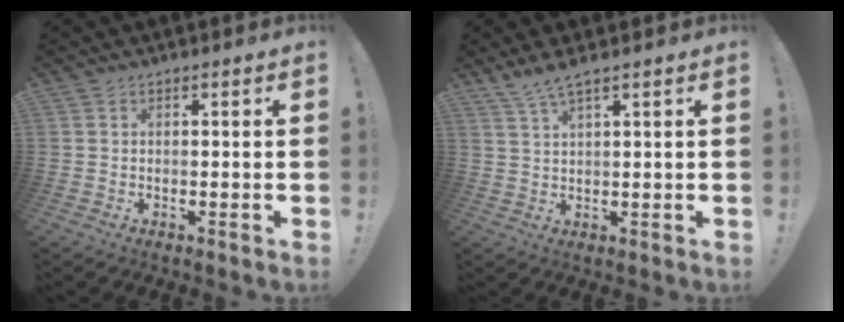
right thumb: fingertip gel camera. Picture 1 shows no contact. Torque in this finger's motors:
{"motor_torque": [0.00, 0.00, 0.00, 0.00, 0.00]}